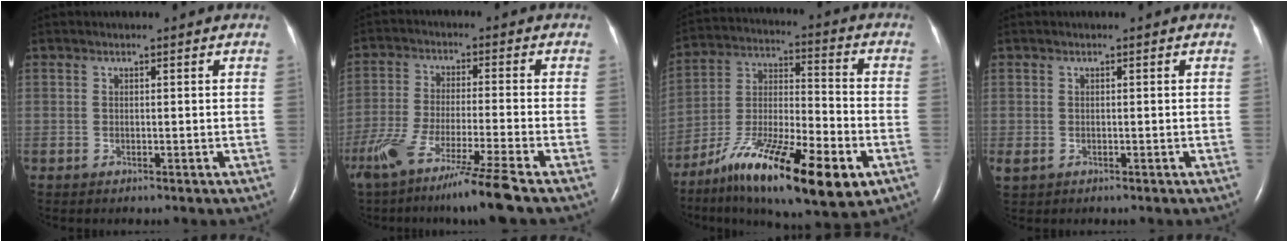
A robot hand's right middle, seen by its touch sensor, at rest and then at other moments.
{"total": 13.2, "force": [-9.4, -1.5, 9.0], "torque": [-0.172, -0.051, -0.162]}
{"total": 22.1, "force": [-11.7, 4.9, 18.1], "torque": [-0.303, -0.024, -0.193]}
{"total": 1.3, "force": [-0.3, 0.9, 0.8], "torque": [-0.021, -0.002, -0.001]}